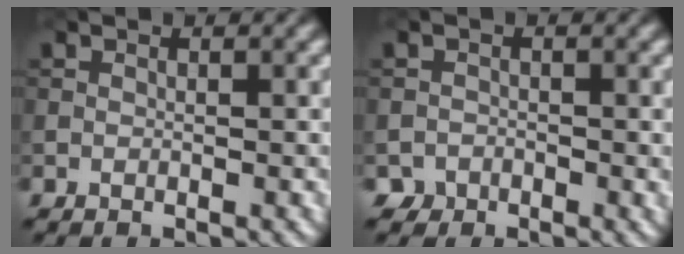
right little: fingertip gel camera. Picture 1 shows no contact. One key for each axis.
{"total": 1.5, "fx": -1.1, "fy": 0.8, "fz": -0.7, "tx": 0.028, "ty": 0.006, "tz": -0.024}